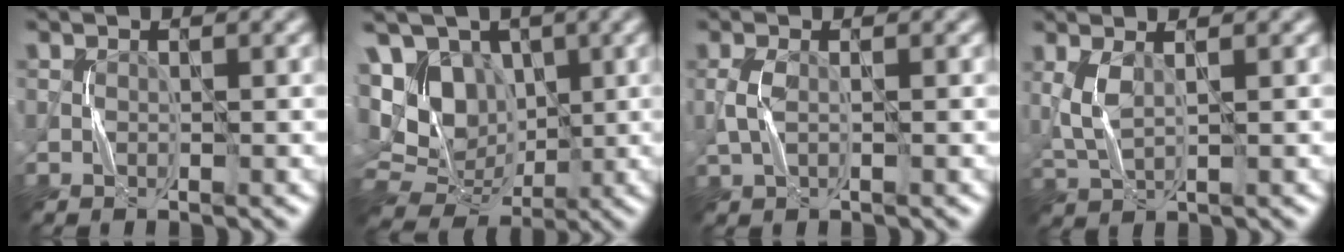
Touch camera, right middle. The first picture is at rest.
{"total": 11.4, "force": [1.9, 9.1, 6.6], "torque": [-0.118, 0.023, 0.015]}
{"total": 1.7, "force": [-0.1, 0.6, 1.6], "torque": [-0.042, 0.004, -0.001]}
{"total": 2.6, "force": [0.9, 0.7, 2.3], "torque": [-0.059, -0.001, 0.024]}